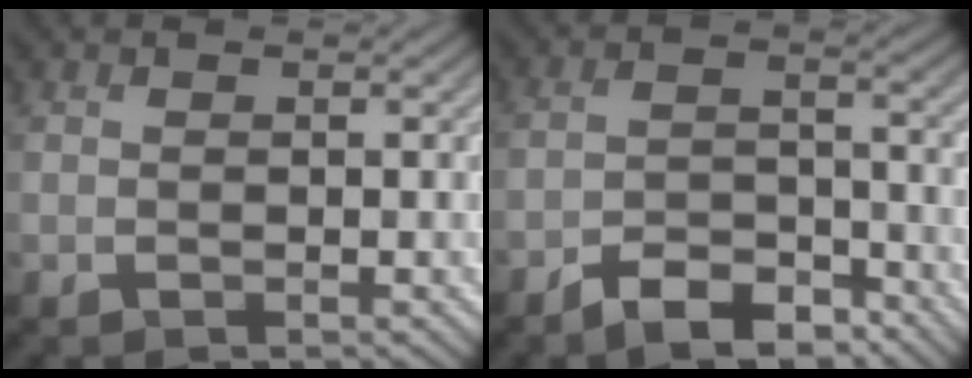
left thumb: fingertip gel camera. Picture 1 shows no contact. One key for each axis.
{"total": 6.9, "fx": -5.4, "fy": 2.7, "fz": 3.2, "tx": -0.053, "ty": -0.002, "tz": -0.102}